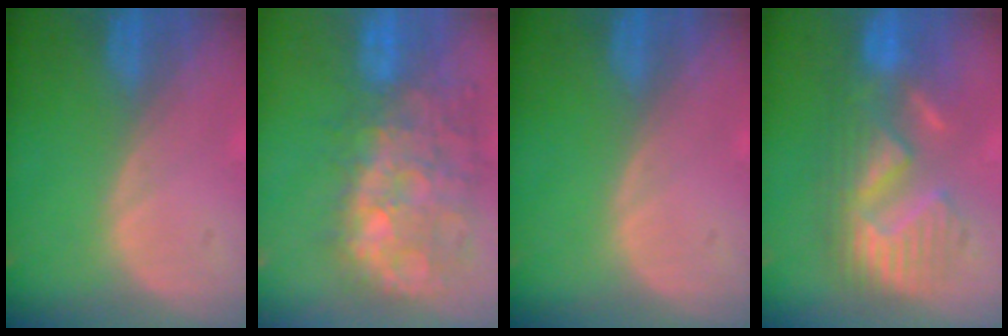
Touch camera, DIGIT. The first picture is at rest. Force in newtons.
{"total": 12.9, "press": 11.6, "slide": 5.8}
{"total": 0.0}
{"total": 9.6, "press": 9.6, "slide": 0.3}